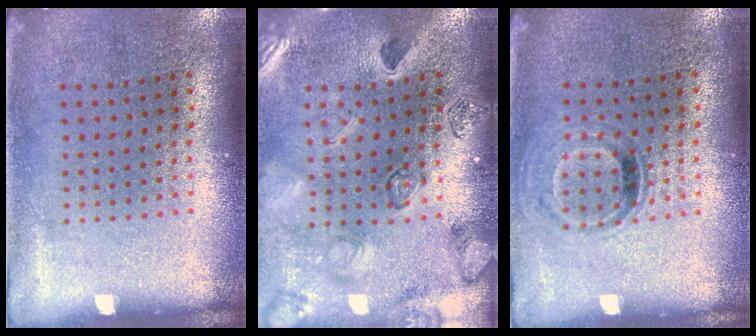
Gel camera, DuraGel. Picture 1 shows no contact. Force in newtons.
{"total": 2.4, "press": 2.4, "slide": 0.4}
{"total": 1.0, "press": 0.9, "slide": 0.6}